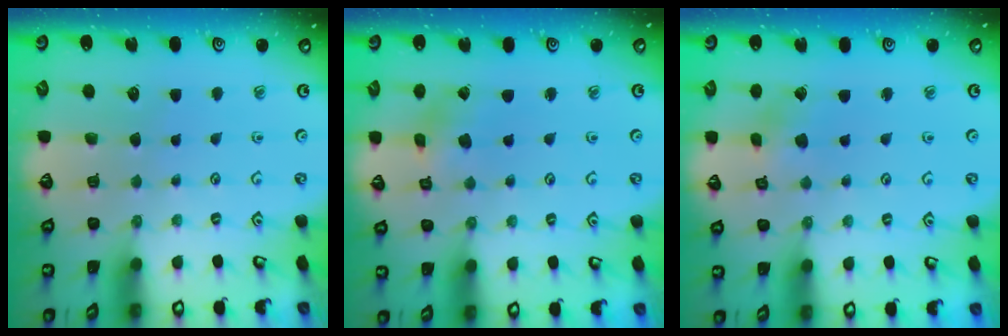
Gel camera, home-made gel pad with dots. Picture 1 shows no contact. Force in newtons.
{"total": 1.3, "press": 1.3, "slide": 0.2}
{"total": 2.2, "press": 2.2, "slide": 0.2}